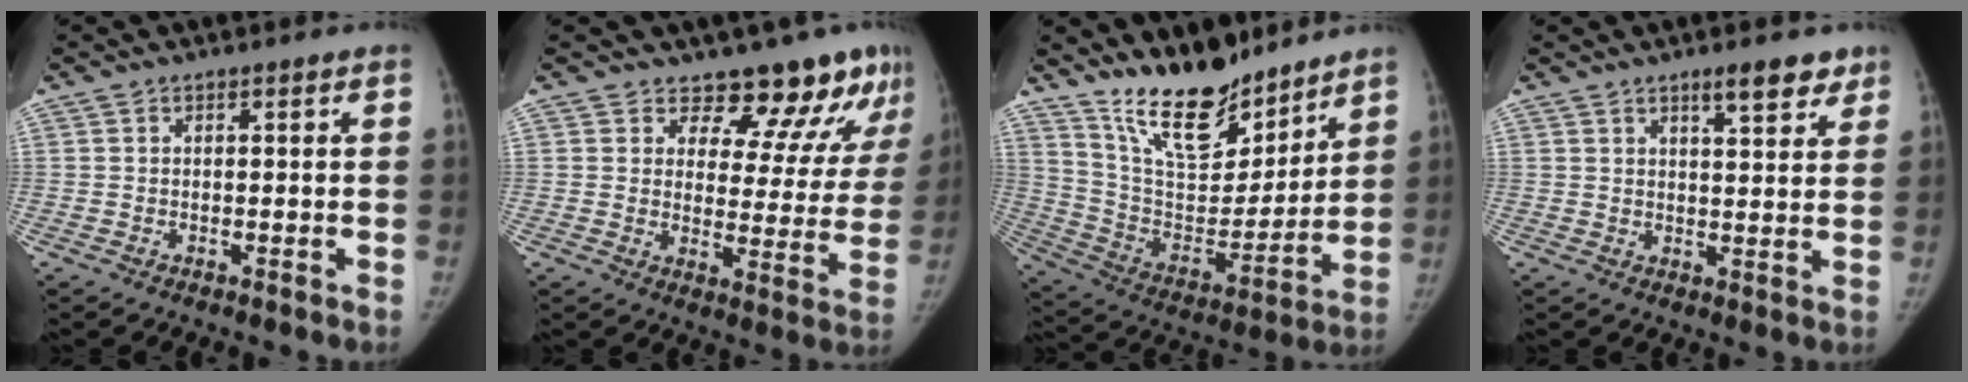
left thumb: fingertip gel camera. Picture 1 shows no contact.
{"total": 13.8, "force": [11.5, 5.8, 5.2], "torque": [-0.010, -0.082, 0.134]}
{"total": 18.1, "force": [14.6, 6.7, 8.4], "torque": [-0.097, -0.099, 0.264]}
{"total": 6.2, "force": [4.3, 1.9, 4.1], "torque": [-0.037, -0.025, 0.061]}